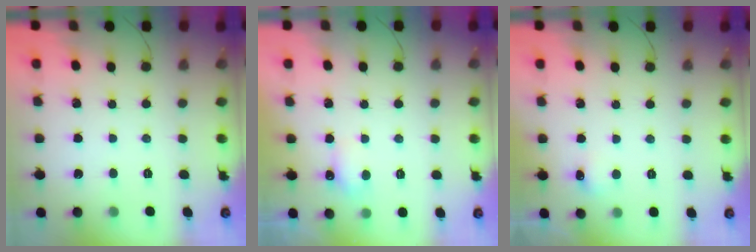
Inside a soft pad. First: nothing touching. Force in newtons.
{"total": 3.7, "press": 3.6, "slide": 1.1}
{"total": 4.3, "press": 4.1, "slide": 1.0}